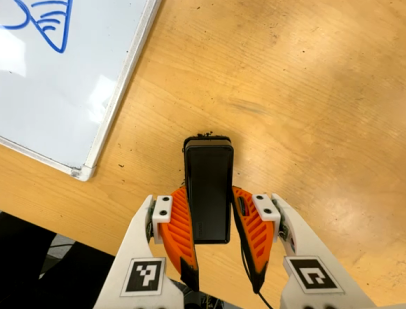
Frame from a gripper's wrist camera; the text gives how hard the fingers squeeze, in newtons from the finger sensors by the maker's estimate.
{"total": 5.0, "left": 3.6, "right": 6.4}